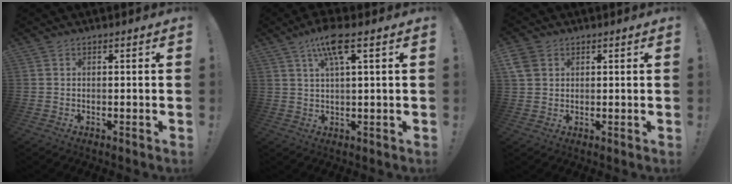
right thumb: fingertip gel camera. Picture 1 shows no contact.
{"total": 8.4, "force": [4.1, 1.5, 7.2], "torque": [-0.135, -0.005, 0.069]}
{"total": 5.6, "force": [2.5, 4.6, 2.1], "torque": [-0.041, -0.008, 0.049]}